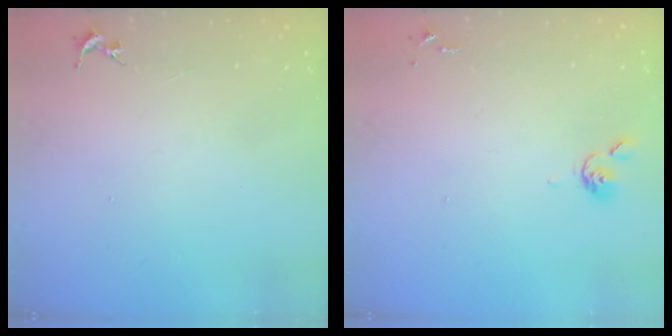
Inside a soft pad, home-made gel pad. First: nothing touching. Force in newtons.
{"total": 4.6, "press": 4.5, "slide": 0.5}